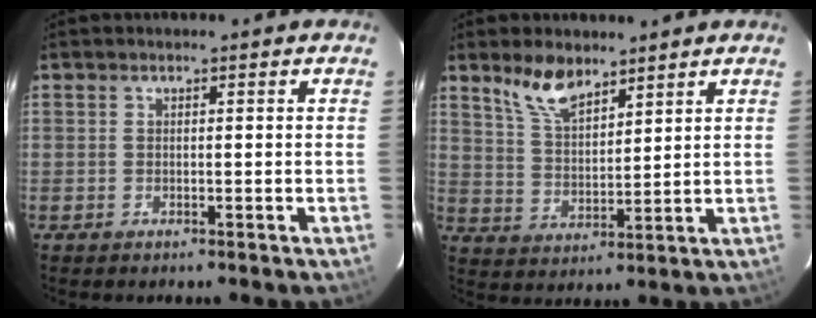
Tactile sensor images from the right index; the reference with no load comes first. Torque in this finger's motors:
{"motor_torque": [0.23, 0.19, 0.22, 0.08]}